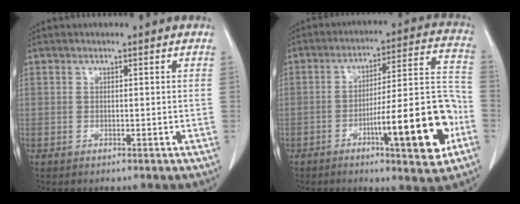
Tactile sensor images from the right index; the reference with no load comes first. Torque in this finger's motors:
{"motor_torque": [0.66, -0.26, 0.37, 0.15]}